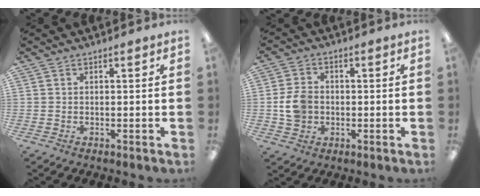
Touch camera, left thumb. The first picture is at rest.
{"total": 6.9, "force": [-0.7, 5.8, 3.8], "torque": [-0.075, 0.010, -0.011]}